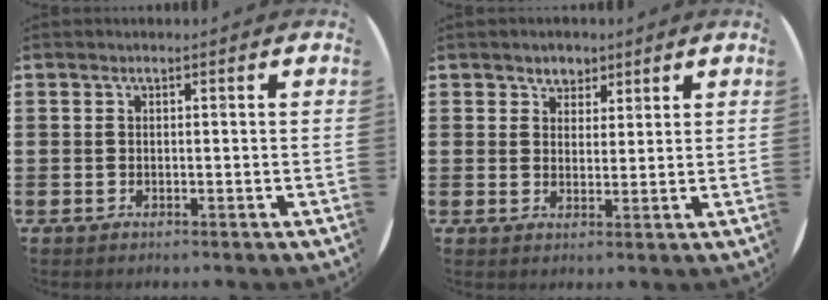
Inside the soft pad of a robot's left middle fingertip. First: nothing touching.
{"total": 2.7, "force": [2.2, 1.7, -0.2], "torque": [0.004, 0.002, 0.040]}